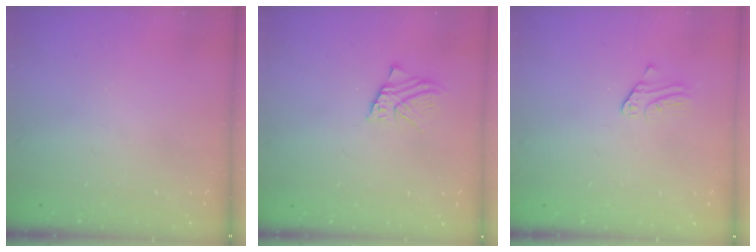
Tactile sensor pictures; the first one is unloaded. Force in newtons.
{"total": 2.6, "press": 2.6, "slide": 0.2}
{"total": 2.2, "press": 2.2, "slide": 0.3}